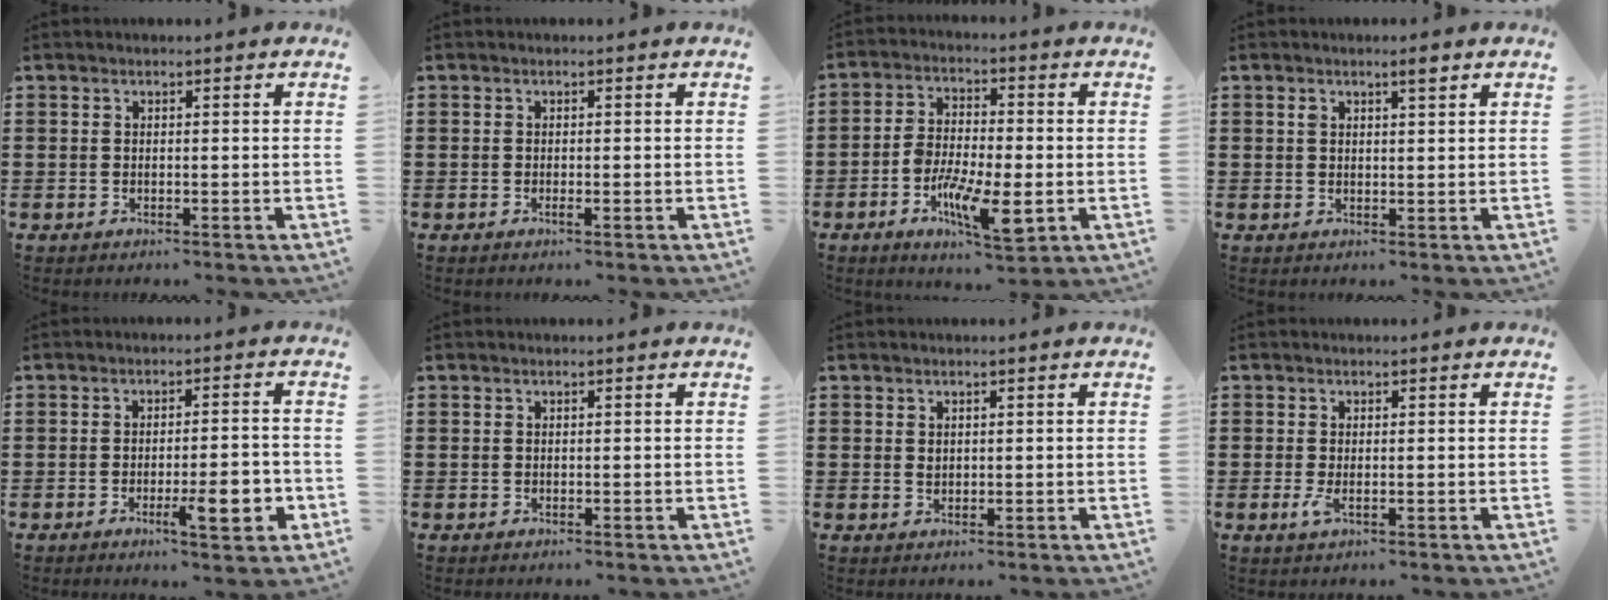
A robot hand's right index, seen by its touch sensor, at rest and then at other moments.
{"total": 0.6, "force": [-0.2, -0.1, 0.5], "torque": [-0.011, -0.006, -0.002]}
{"total": 9.0, "force": [-3.4, 3.3, 7.6], "torque": [-0.158, -0.003, -0.062]}
{"total": 1.9, "force": [1.1, 0.4, 1.5], "torque": [-0.023, -0.001, 0.017]}
{"total": 7.8, "force": [-2.8, 2.0, 7.0], "torque": [-0.088, -0.008, -0.042]}
{"total": 0.0}
{"total": 0.8, "force": [0.4, 0.5, 0.5], "torque": [-0.011, 0.001, 0.008]}
{"total": 1.8, "force": [-0.3, 0.5, 1.7], "torque": [-0.046, -0.010, -0.009]}